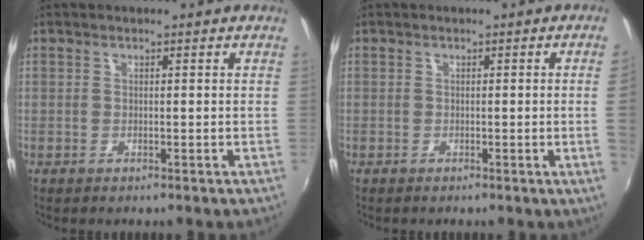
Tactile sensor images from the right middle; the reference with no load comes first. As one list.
[{"total": 2.5, "force": [0.0, -1.5, 2.0], "torque": [-0.022, -0.015, 0.004]}]